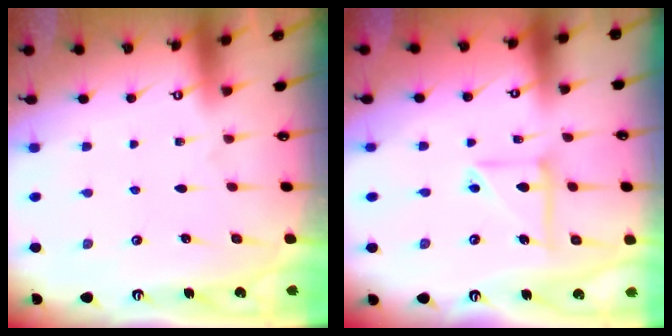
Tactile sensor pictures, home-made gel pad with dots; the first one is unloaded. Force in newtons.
{"total": 10.9, "press": 10.8, "slide": 1.0}